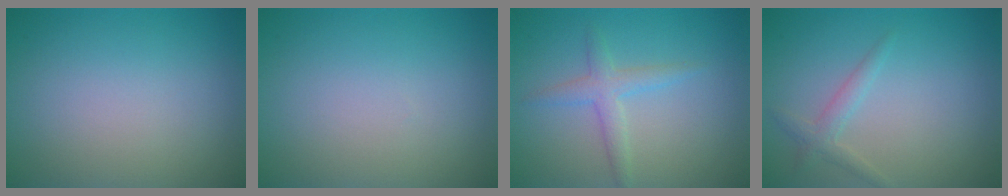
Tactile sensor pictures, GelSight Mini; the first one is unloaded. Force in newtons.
{"total": 0.0}
{"total": 2.2, "press": 2.2, "slide": 0.1}
{"total": 1.6, "press": 1.6, "slide": 0.1}